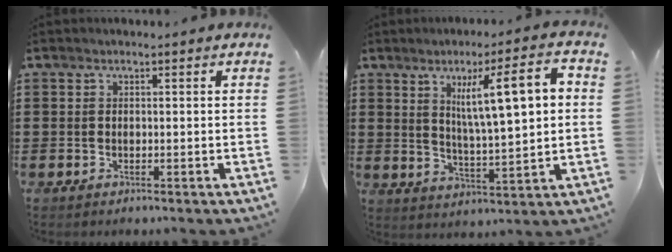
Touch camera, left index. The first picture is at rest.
{"total": 10.3, "force": [3.5, 1.7, 9.6], "torque": [-0.165, -0.008, 0.047]}